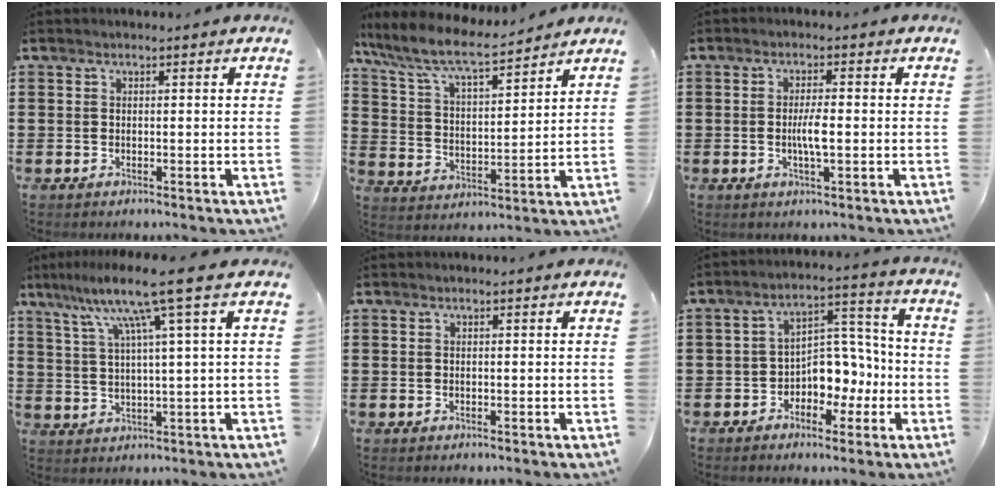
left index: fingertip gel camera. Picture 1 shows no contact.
{"total": 7.9, "force": [6.8, 0.9, 3.9], "torque": [-0.104, -0.037, 0.114]}
{"total": 3.6, "force": [-0.4, 0.6, 3.6], "torque": [-0.070, -0.003, -0.011]}
{"total": 9.7, "force": [5.1, -0.8, 8.2], "torque": [-0.172, -0.009, 0.080]}
{"total": 0.0}
{"total": 6.2, "force": [-2.1, 4.8, 3.3], "torque": [-0.069, 0.010, -0.041]}